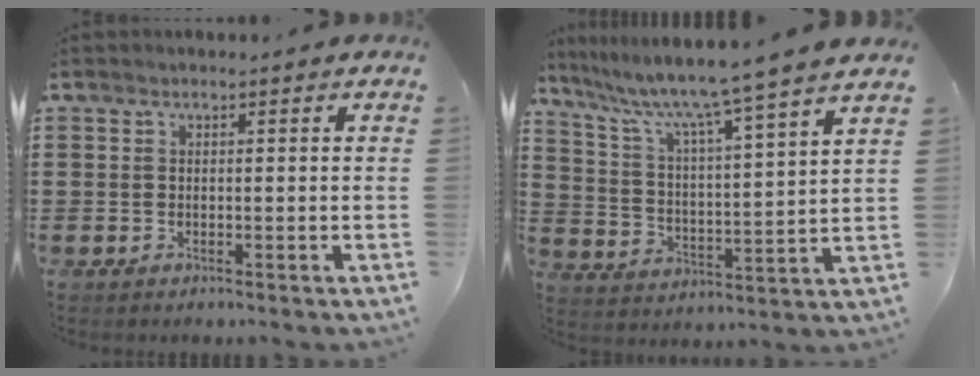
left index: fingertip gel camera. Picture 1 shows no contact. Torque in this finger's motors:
{"motor_torque": [1.29, -0.85, 0.43, 0.21]}